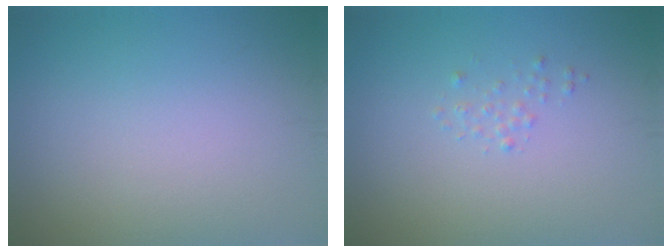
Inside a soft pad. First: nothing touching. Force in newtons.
{"total": 0.7, "press": 0.7, "slide": 0.1}